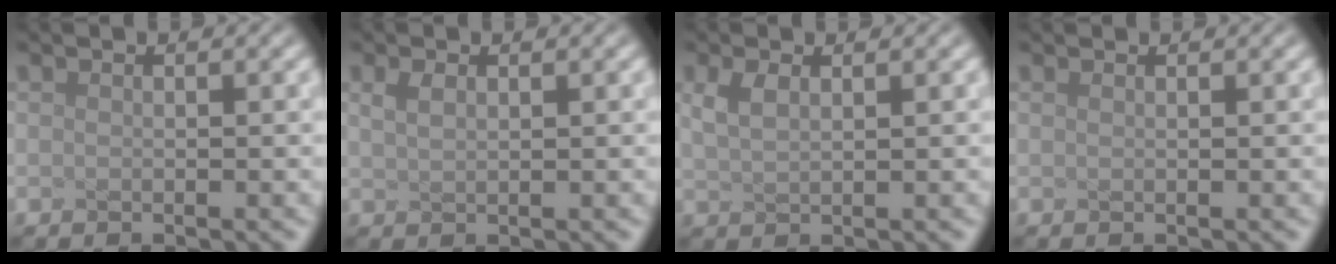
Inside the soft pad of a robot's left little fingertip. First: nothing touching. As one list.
[{"total": 1.2, "force": [0.6, 0.6, 0.9], "torque": [-0.020, 0.002, 0.015]}, {"total": 1.8, "force": [0.8, 0.7, 1.4], "torque": [-0.035, 0.003, 0.019]}, {"total": 0.5, "force": [0.5, 0.1, 0.1], "torque": [-0.006, -0.003, 0.003]}]